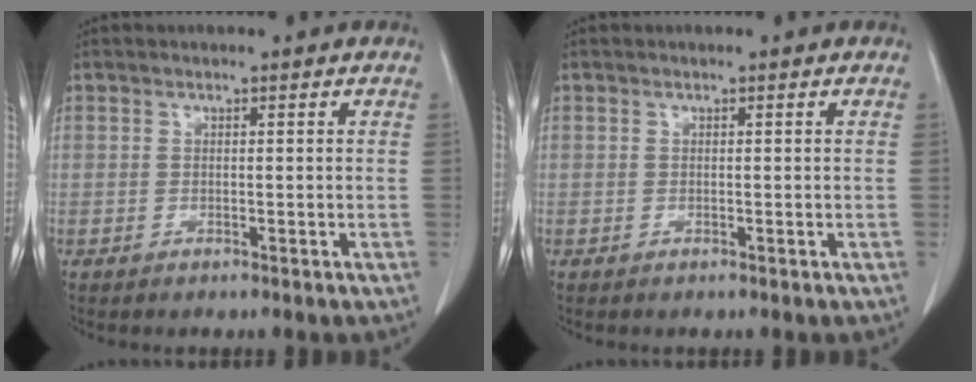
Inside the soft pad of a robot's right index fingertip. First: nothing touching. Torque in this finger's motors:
{"motor_torque": [0.00, 0.00, 0.00, 0.00]}